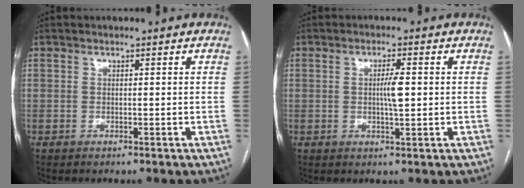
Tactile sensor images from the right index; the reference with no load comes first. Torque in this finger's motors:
{"motor_torque": [0.46, -0.14, 0.27, 0.05]}